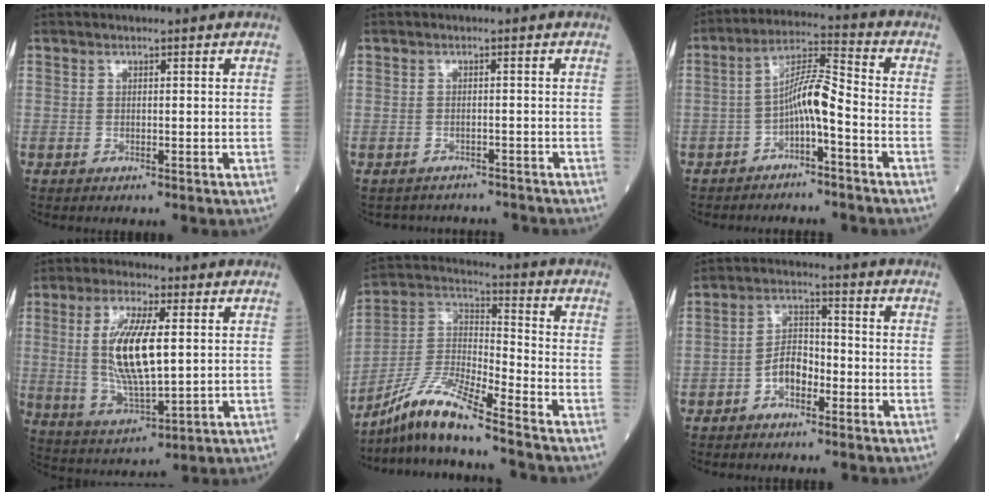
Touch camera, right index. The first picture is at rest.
{"total": 5.4, "force": [-5.1, 1.7, -0.2], "torque": [0.003, 0.018, -0.059]}
{"total": 6.8, "force": [-2.6, 0.8, 6.2], "torque": [-0.116, 0.026, -0.047]}
{"total": 12.2, "force": [1.7, 3.0, 11.7], "torque": [-0.243, -0.004, 0.037]}
{"total": 12.2, "force": [-10.1, -0.7, 6.7], "torque": [-0.144, -0.003, -0.193]}
{"total": 4.9, "force": [-2.4, 2.5, 3.4], "torque": [-0.066, 0.016, -0.047]}